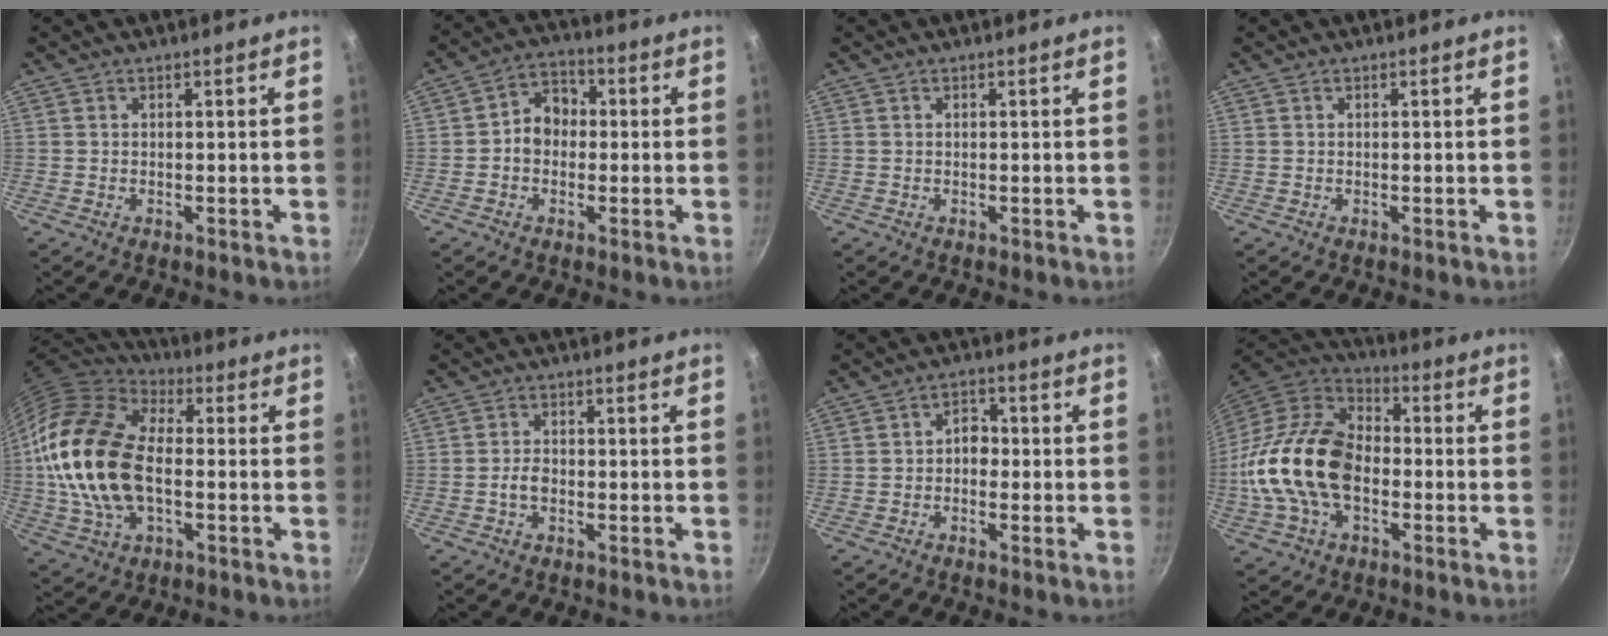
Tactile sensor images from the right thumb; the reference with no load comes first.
{"total": 6.8, "force": [-0.3, 5.6, 3.9], "torque": [-0.025, 0.021, -0.018]}
{"total": 0.0}
{"total": 0.0}
{"total": 21.2, "force": [-0.9, 13.0, 16.7], "torque": [-0.315, 0.025, -0.025]}
{"total": 2.5, "force": [-0.8, 1.6, 1.7], "torque": [-0.029, 0.014, -0.017]}
{"total": 2.2, "force": [-0.2, 1.7, 1.3], "torque": [-0.013, 0.005, -0.009]}
{"total": 21.4, "force": [-2.8, 14.2, 15.7], "torque": [-0.280, 0.034, -0.063]}